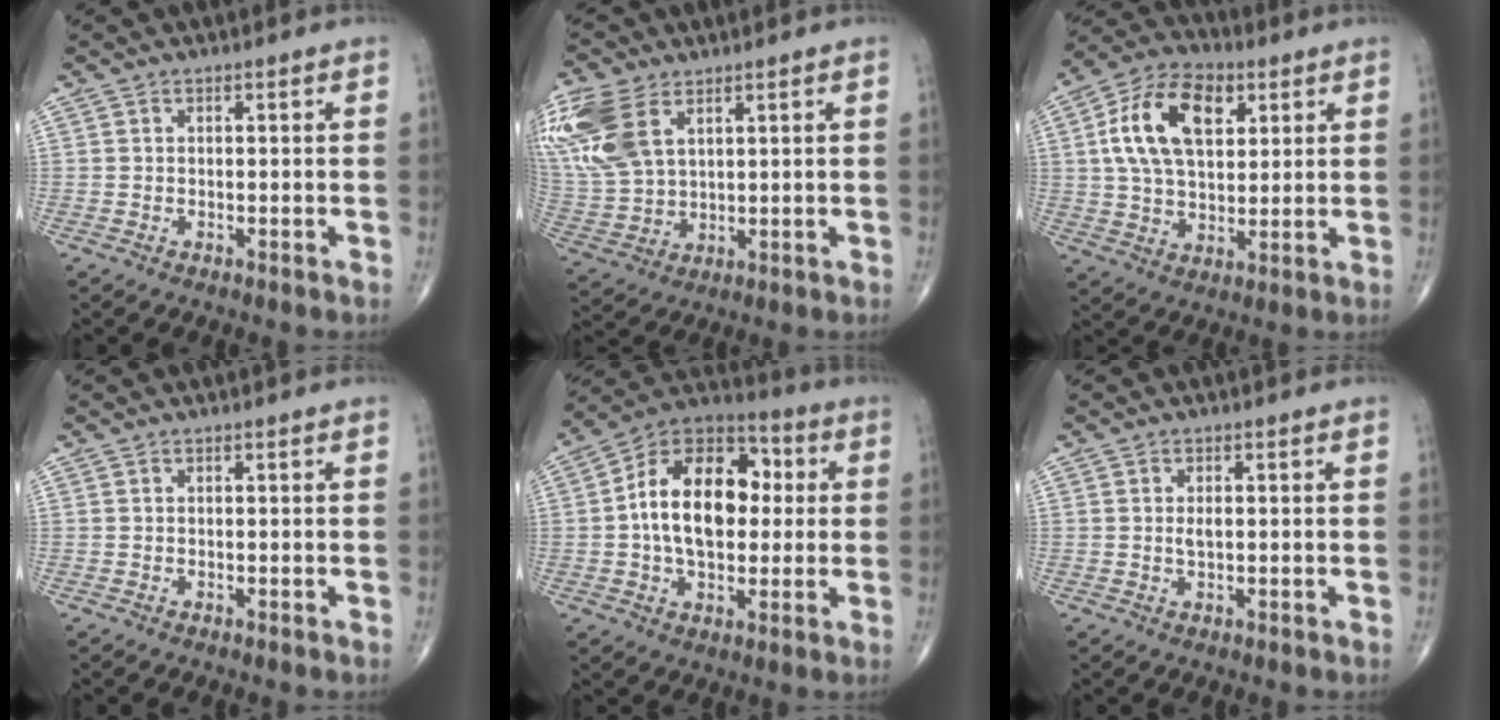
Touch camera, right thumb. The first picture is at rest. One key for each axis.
{"total": 16.3, "fx": 7.3, "fy": 9.8, "fz": 10.8, "tx": -0.262, "ty": -0.010, "tz": 0.151}
{"total": 15.8, "fx": 4.7, "fy": 9.5, "fz": 11.8, "tx": -0.197, "ty": 0.003, "tz": 0.083}
{"total": 0.0}
{"total": 19.2, "fx": 1.4, "fy": 12.0, "fz": 14.9, "tx": -0.217, "ty": 0.028, "tz": 0.016}
{"total": 2.0, "fx": 0.1, "fy": 1.0, "fz": 1.7, "tx": -0.031, "ty": 0.000, "tz": 0.003}